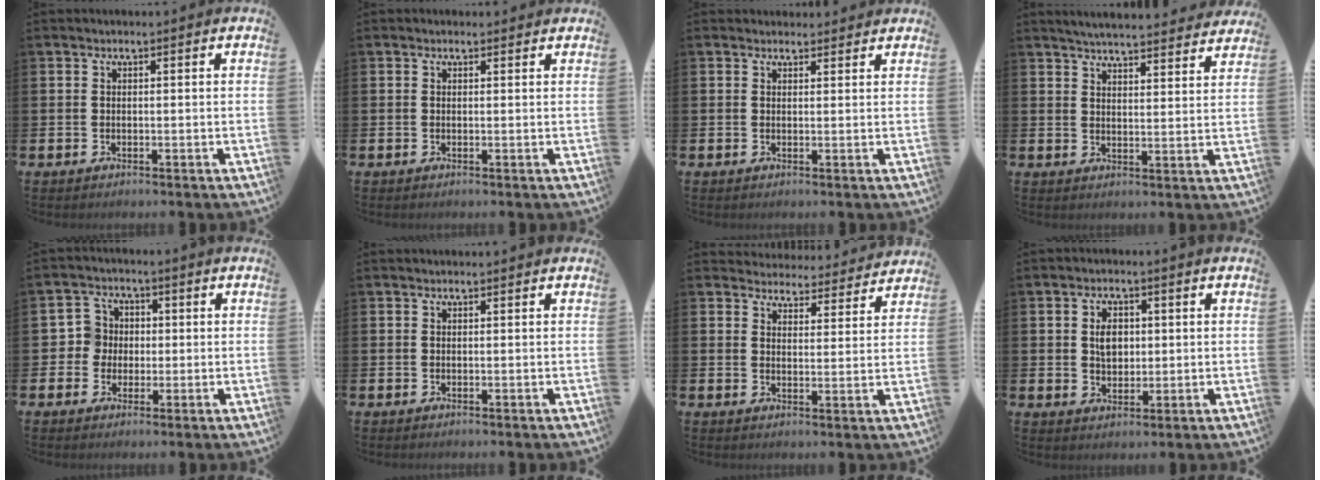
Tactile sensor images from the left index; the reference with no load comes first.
{"total": 0.6, "force": [0.4, 0.3, 0.2], "torque": [0.004, 0.001, 0.005]}
{"total": 1.6, "force": [1.5, 0.6, -0.1], "torque": [0.011, -0.003, 0.026]}
{"total": 5.2, "force": [5.2, 0.3, 0.5], "torque": [-0.024, -0.033, 0.092]}
{"total": 4.1, "force": [0.4, 4.0, 0.6], "torque": [-0.029, 0.013, 0.002]}
{"total": 0.0}
{"total": 4.3, "force": [4.2, 1.0, -0.2], "torque": [-0.004, -0.039, 0.071]}
{"total": 3.6, "force": [0.9, 2.5, 2.4], "torque": [-0.035, 0.004, 0.010]}